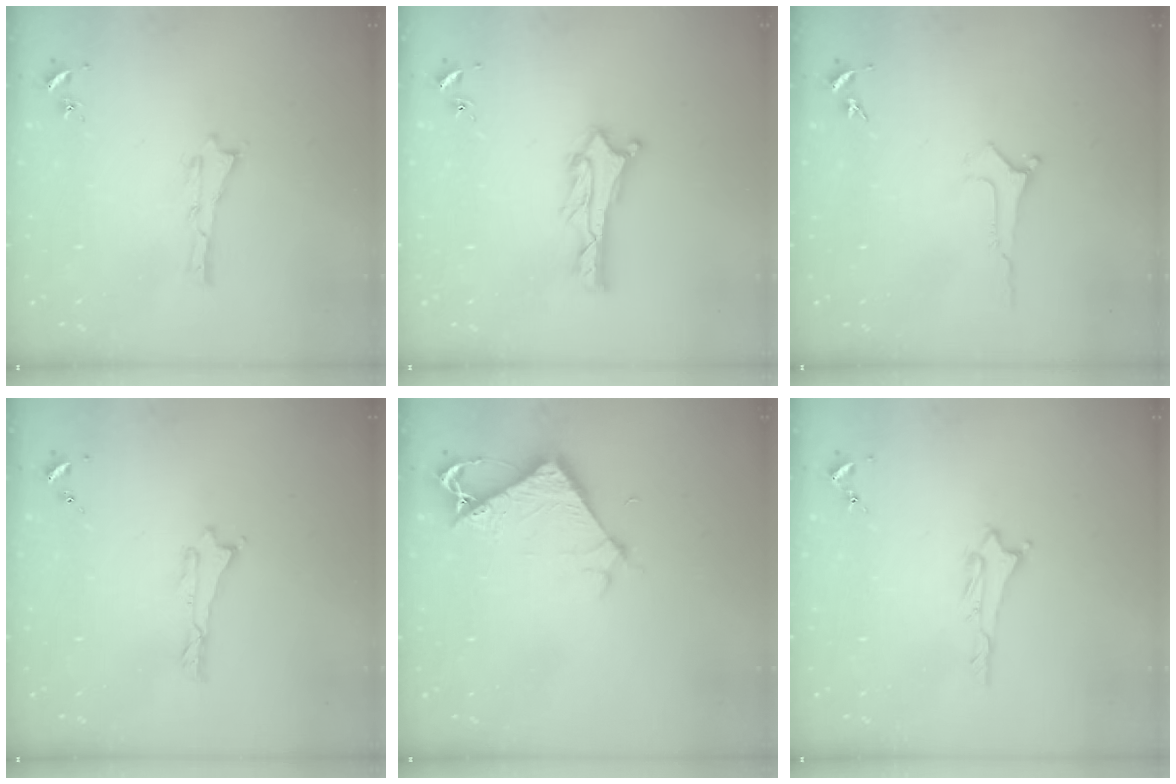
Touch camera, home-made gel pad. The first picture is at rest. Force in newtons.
{"total": 1.2, "press": 1.1, "slide": 0.1}
{"total": 0.0}
{"total": 0.0}
{"total": 5.9, "press": 5.8, "slide": 0.5}
{"total": 1.2, "press": 1.2, "slide": 0.1}